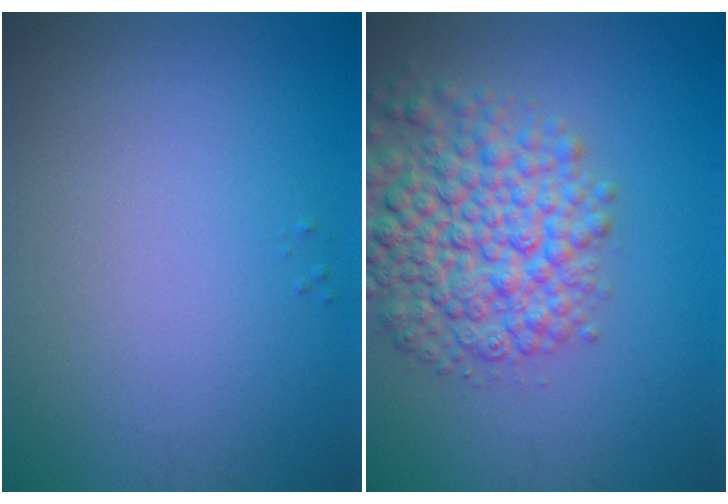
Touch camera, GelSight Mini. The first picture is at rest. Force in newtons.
{"total": 8.1, "press": 8.1, "slide": 0.3}